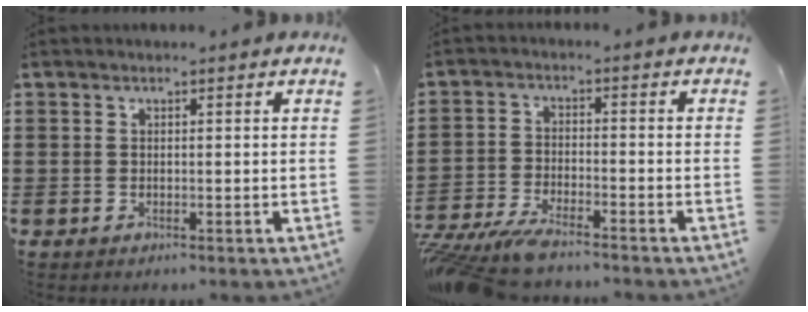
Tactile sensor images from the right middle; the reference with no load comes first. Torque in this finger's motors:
{"motor_torque": [1.77, -0.37, 0.54, 0.21]}